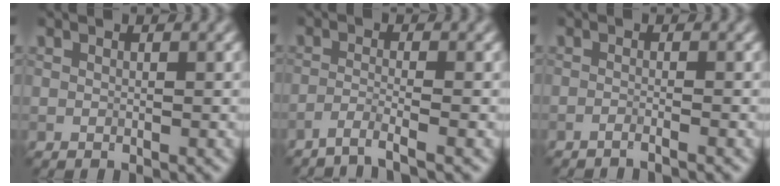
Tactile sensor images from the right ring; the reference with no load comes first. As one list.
[{"total": 2.1, "force": [-1.6, 0.1, 1.4], "torque": [-0.022, 0.002, -0.047]}, {"total": 1.2, "force": [-1.0, 0.1, 0.7], "torque": [-0.010, -0.002, -0.025]}]